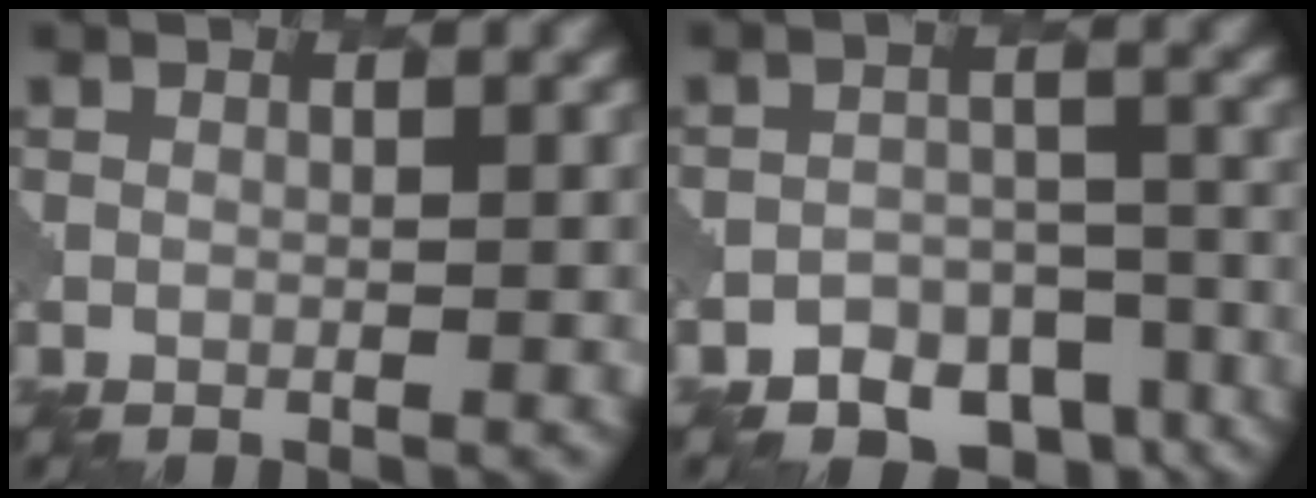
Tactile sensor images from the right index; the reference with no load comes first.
{"total": 8.0, "force": [-6.2, 4.7, 1.9], "torque": [-0.005, -0.005, -0.075]}